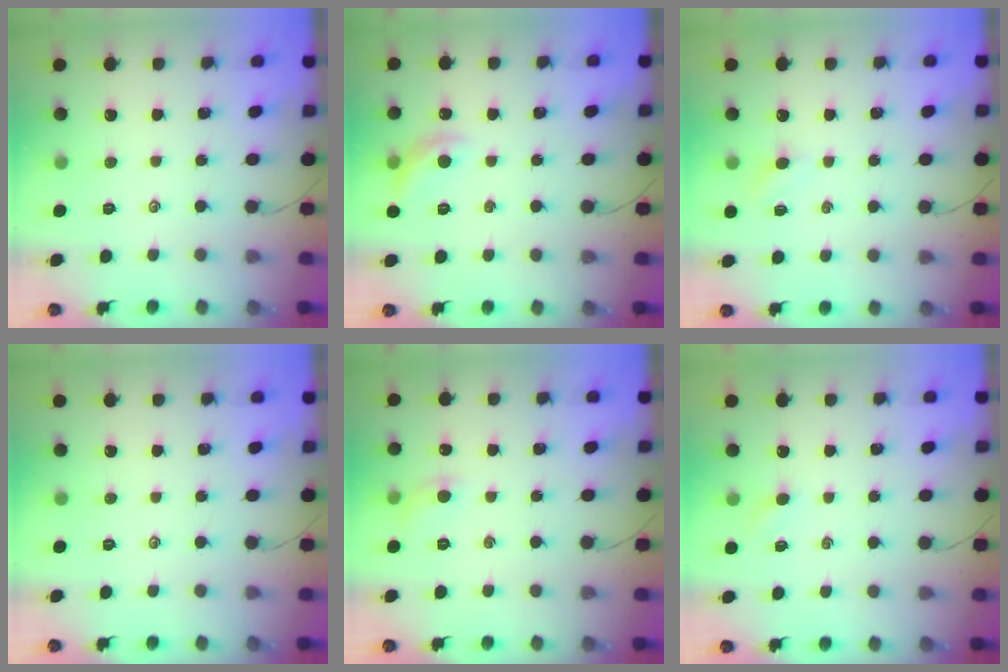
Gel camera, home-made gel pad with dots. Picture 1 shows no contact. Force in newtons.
{"total": 8.3, "press": 8.3, "slide": 0.9}
{"total": 2.8, "press": 2.6, "slide": 1.0}
{"total": 0.0}
{"total": 5.7, "press": 5.5, "slide": 1.5}
{"total": 2.4, "press": 2.3, "slide": 0.7}